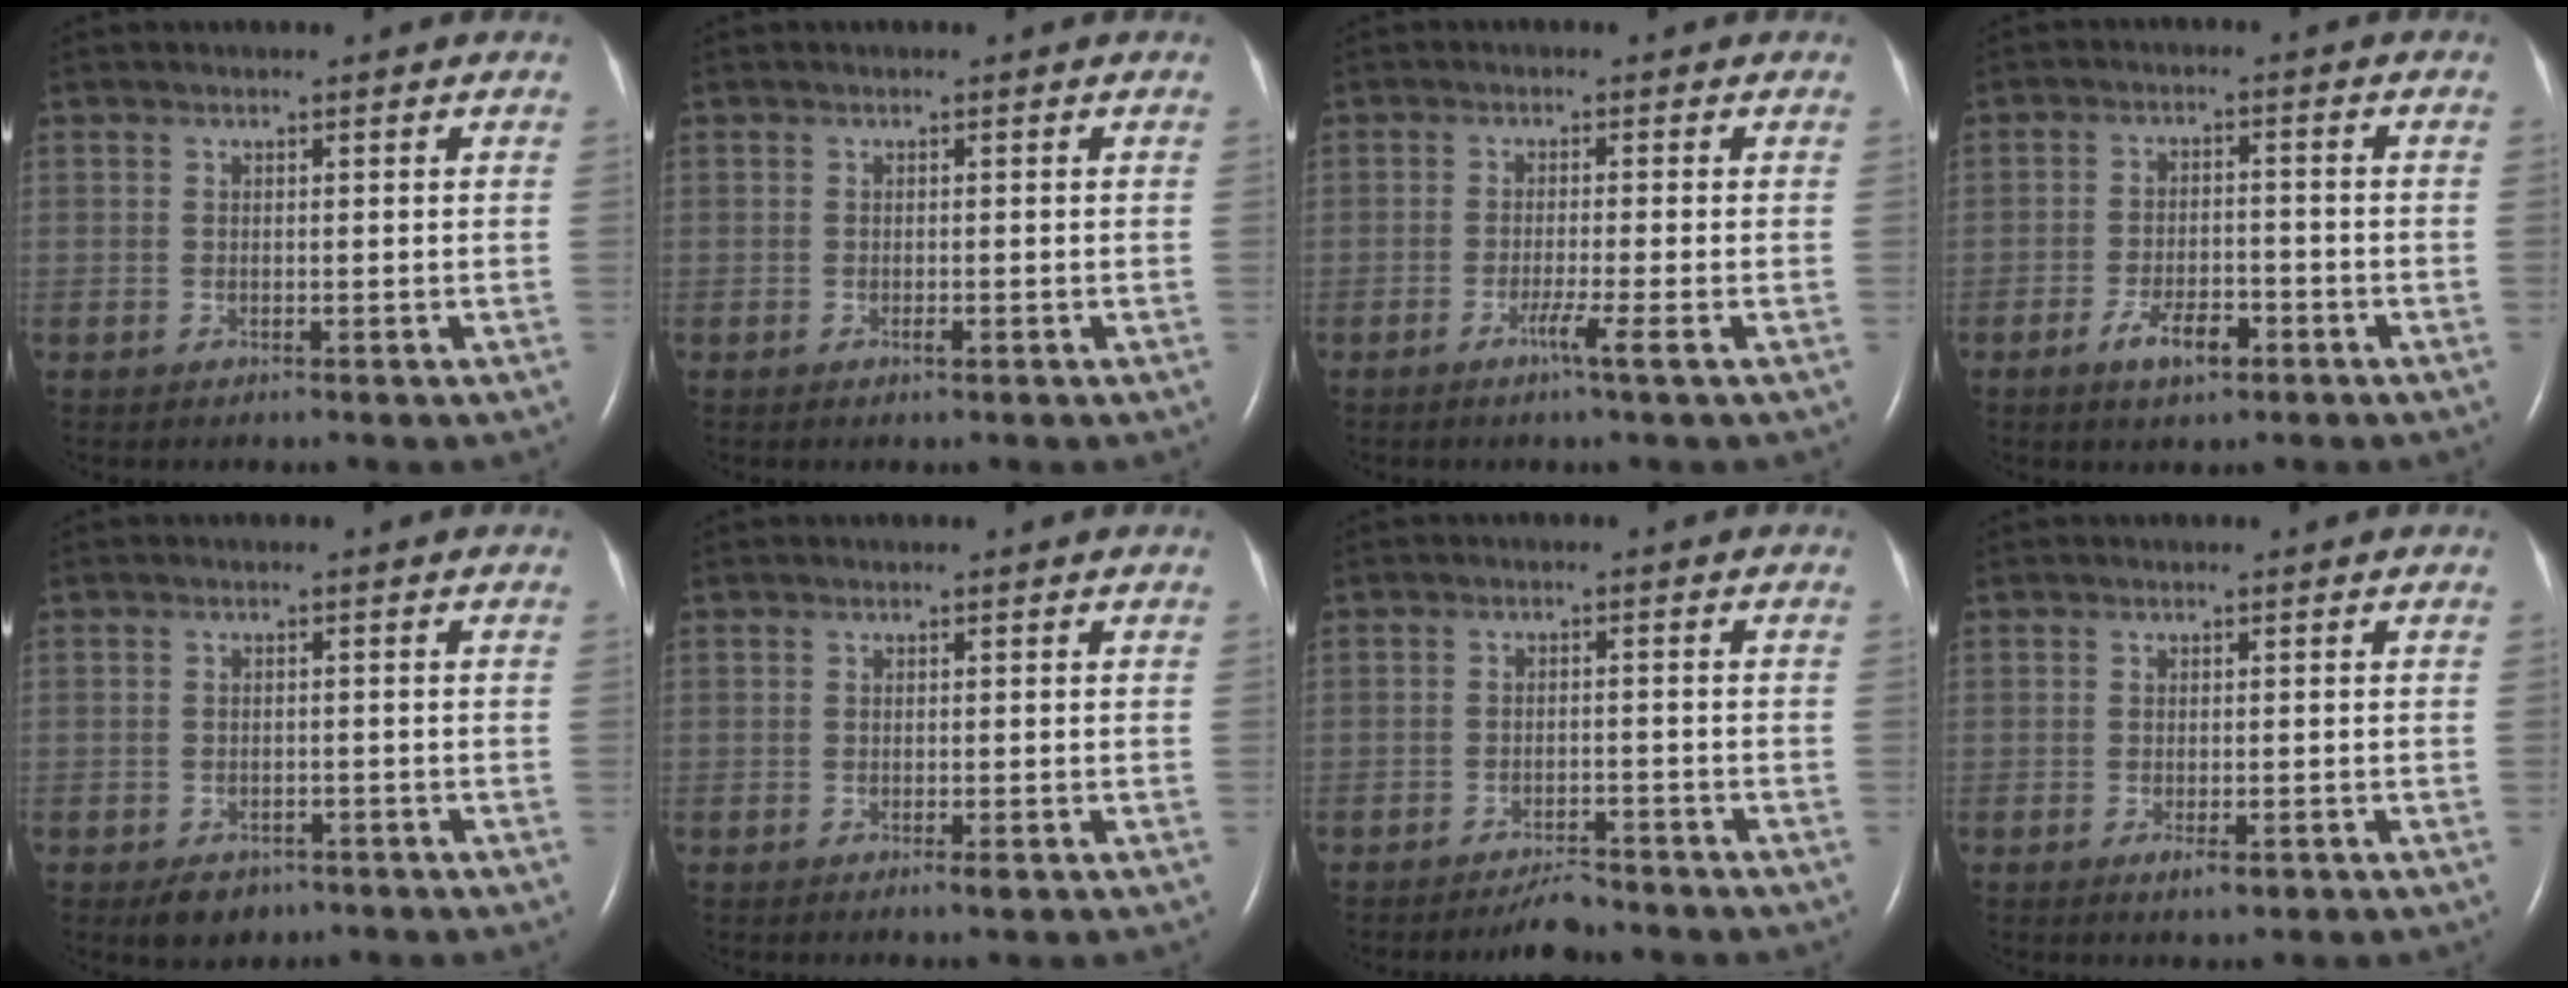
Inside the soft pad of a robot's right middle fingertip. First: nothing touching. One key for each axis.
{"total": 0.6, "fx": -0.3, "fy": 0.1, "fz": 0.5, "tx": -0.008, "ty": -0.001, "tz": -0.004}
{"total": 2.8, "fx": -1.5, "fy": -0.8, "fz": 2.3, "tx": -0.044, "ty": -0.007, "tz": -0.029}
{"total": 5.2, "fx": -3.0, "fy": 2.0, "fz": 3.8, "tx": -0.071, "ty": 0.000, "tz": -0.048}
{"total": 3.6, "fx": -2.4, "fy": 2.3, "fz": 1.3, "tx": -0.022, "ty": 0.001, "tz": -0.028}
{"total": 1.0, "fx": -0.5, "fy": 0.1, "fz": 0.8, "tx": -0.015, "ty": -0.003, "tz": -0.007}
{"total": 3.2, "fx": -3.0, "fy": 0.6, "fz": 1.1, "tx": -0.021, "ty": -0.006, "tz": -0.047}
{"total": 2.1, "fx": -1.1, "fy": 0.6, "fz": 1.7, "tx": -0.027, "ty": -0.002, "tz": -0.013}